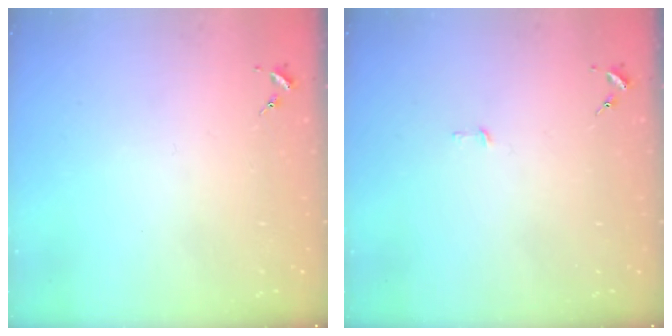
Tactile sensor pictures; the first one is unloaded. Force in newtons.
{"total": 2.1, "press": 2.1, "slide": 0.2}